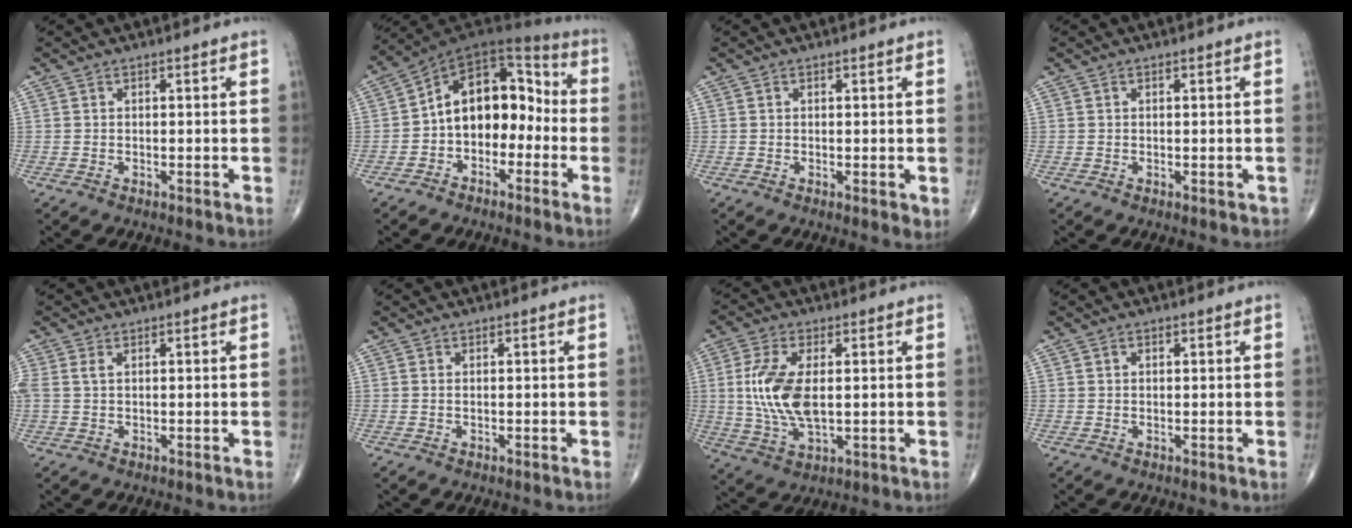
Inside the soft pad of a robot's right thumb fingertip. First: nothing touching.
{"total": 14.3, "force": [-2.3, 9.8, 10.2], "torque": [-0.113, 0.061, -0.053]}
{"total": 1.6, "force": [0.0, 0.6, 1.4], "torque": [-0.020, -0.007, 0.001]}
{"total": 0.8, "force": [-0.1, 0.5, 0.5], "torque": [-0.002, 0.000, 0.002]}
{"total": 2.0, "force": [0.6, 1.0, 1.6], "torque": [-0.049, 0.013, 0.020]}
{"total": 0.0}
{"total": 11.4, "force": [0.9, 5.4, 10.0], "torque": [-0.214, -0.010, 0.023]}
{"total": 0.7, "force": [0.4, 0.5, 0.3], "torque": [-0.003, -0.001, 0.007]}